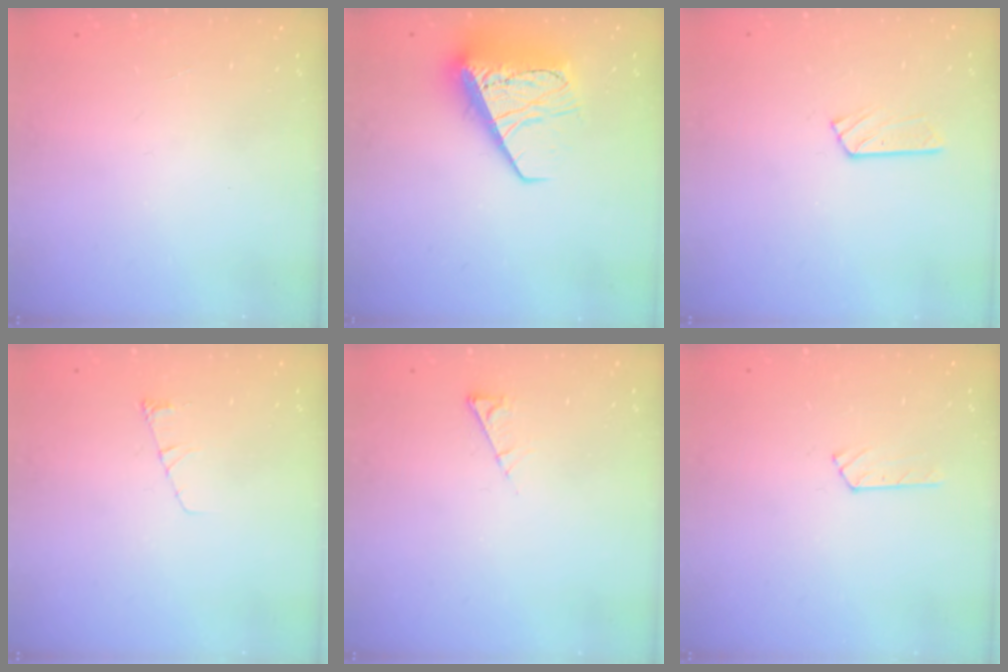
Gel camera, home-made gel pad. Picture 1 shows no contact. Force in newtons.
{"total": 11.6, "press": 11.5, "slide": 1.6}
{"total": 4.0, "press": 3.9, "slide": 0.3}
{"total": 3.8, "press": 3.8, "slide": 0.3}
{"total": 4.0, "press": 3.9, "slide": 0.6}
{"total": 3.6, "press": 3.6, "slide": 0.4}